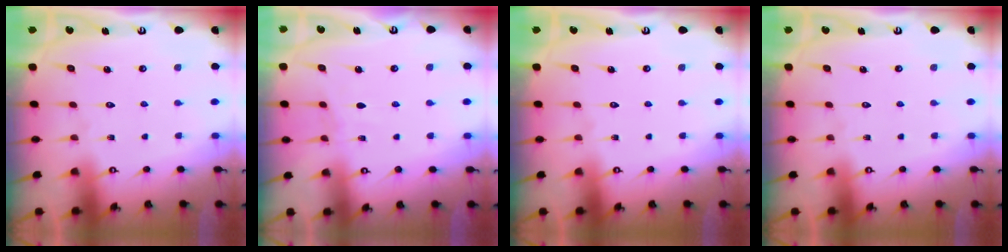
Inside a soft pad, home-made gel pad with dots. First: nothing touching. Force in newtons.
{"total": 2.4, "press": 2.4, "slide": 0.3}
{"total": 0.0}
{"total": 0.0}